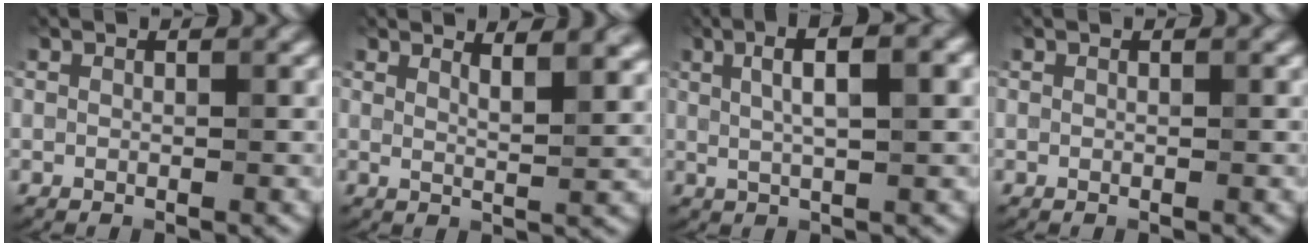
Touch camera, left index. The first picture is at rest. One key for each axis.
{"total": 3.7, "fx": 2.4, "fy": 1.2, "fz": 2.6, "tx": -0.019, "ty": 0.013, "tz": 0.032}
{"total": 5.1, "fx": 1.2, "fy": 1.2, "fz": 4.8, "tx": -0.076, "ty": 0.015, "tz": 0.021}
{"total": 0.0}